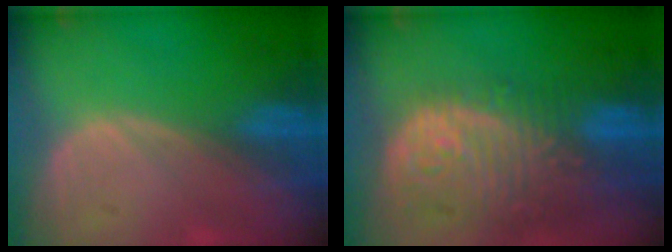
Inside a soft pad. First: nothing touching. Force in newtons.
{"total": 13.5, "press": 11.4, "slide": 7.3}